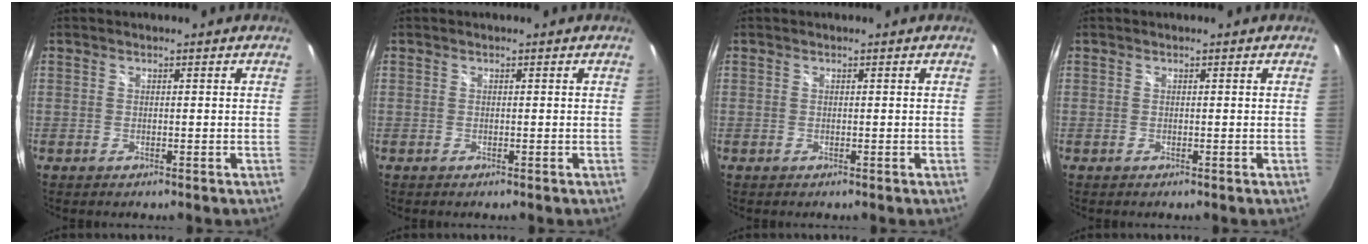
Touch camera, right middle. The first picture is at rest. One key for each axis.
{"total": 0.0}
{"total": 0.0}
{"total": 0.0}